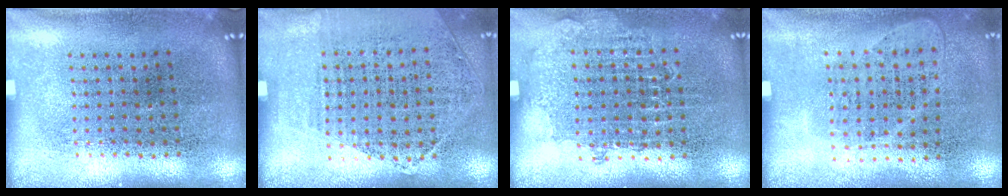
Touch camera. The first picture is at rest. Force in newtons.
{"total": 1.2, "press": 1.0, "slide": 0.7}
{"total": 0.7, "press": 0.7, "slide": 0.2}
{"total": 1.0, "press": 0.9, "slide": 0.5}